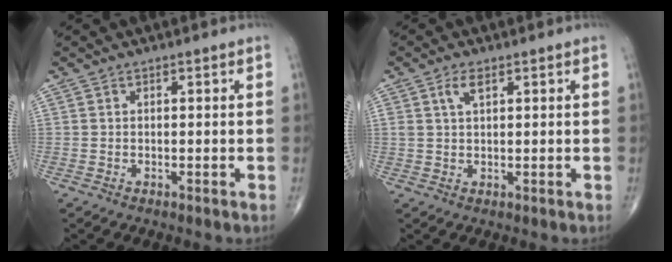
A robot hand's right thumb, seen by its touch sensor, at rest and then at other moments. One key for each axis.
{"total": 2.8, "fx": 1.4, "fy": 1.2, "fz": 2.1, "tx": -0.042, "ty": 0.000, "tz": 0.030}